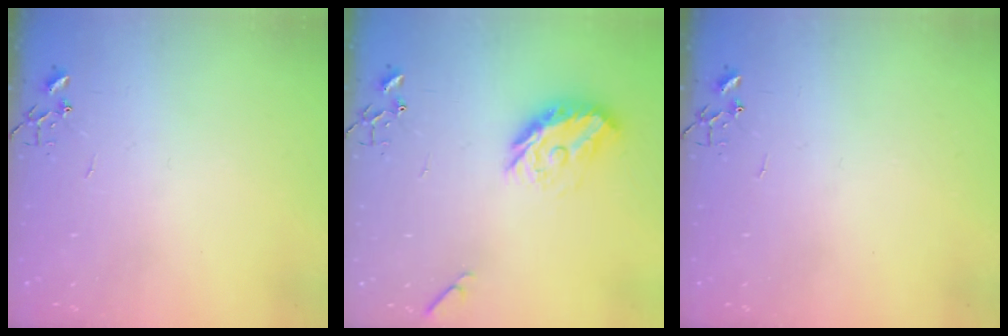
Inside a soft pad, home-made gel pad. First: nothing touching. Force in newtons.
{"total": 13.1, "press": 13.1, "slide": 0.6}
{"total": 0.0}